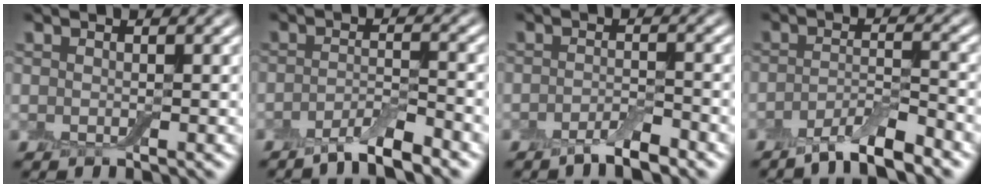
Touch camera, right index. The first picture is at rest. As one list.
[{"total": 3.3, "force": [-2.6, 0.5, 2.0], "torque": [-0.033, 0.004, -0.054]}, {"total": 2.5, "force": [-1.8, 0.5, 1.6], "torque": [-0.029, 0.003, -0.037]}, {"total": 4.4, "force": [-3.4, 0.8, 2.7], "torque": [-0.044, 0.000, -0.064]}]